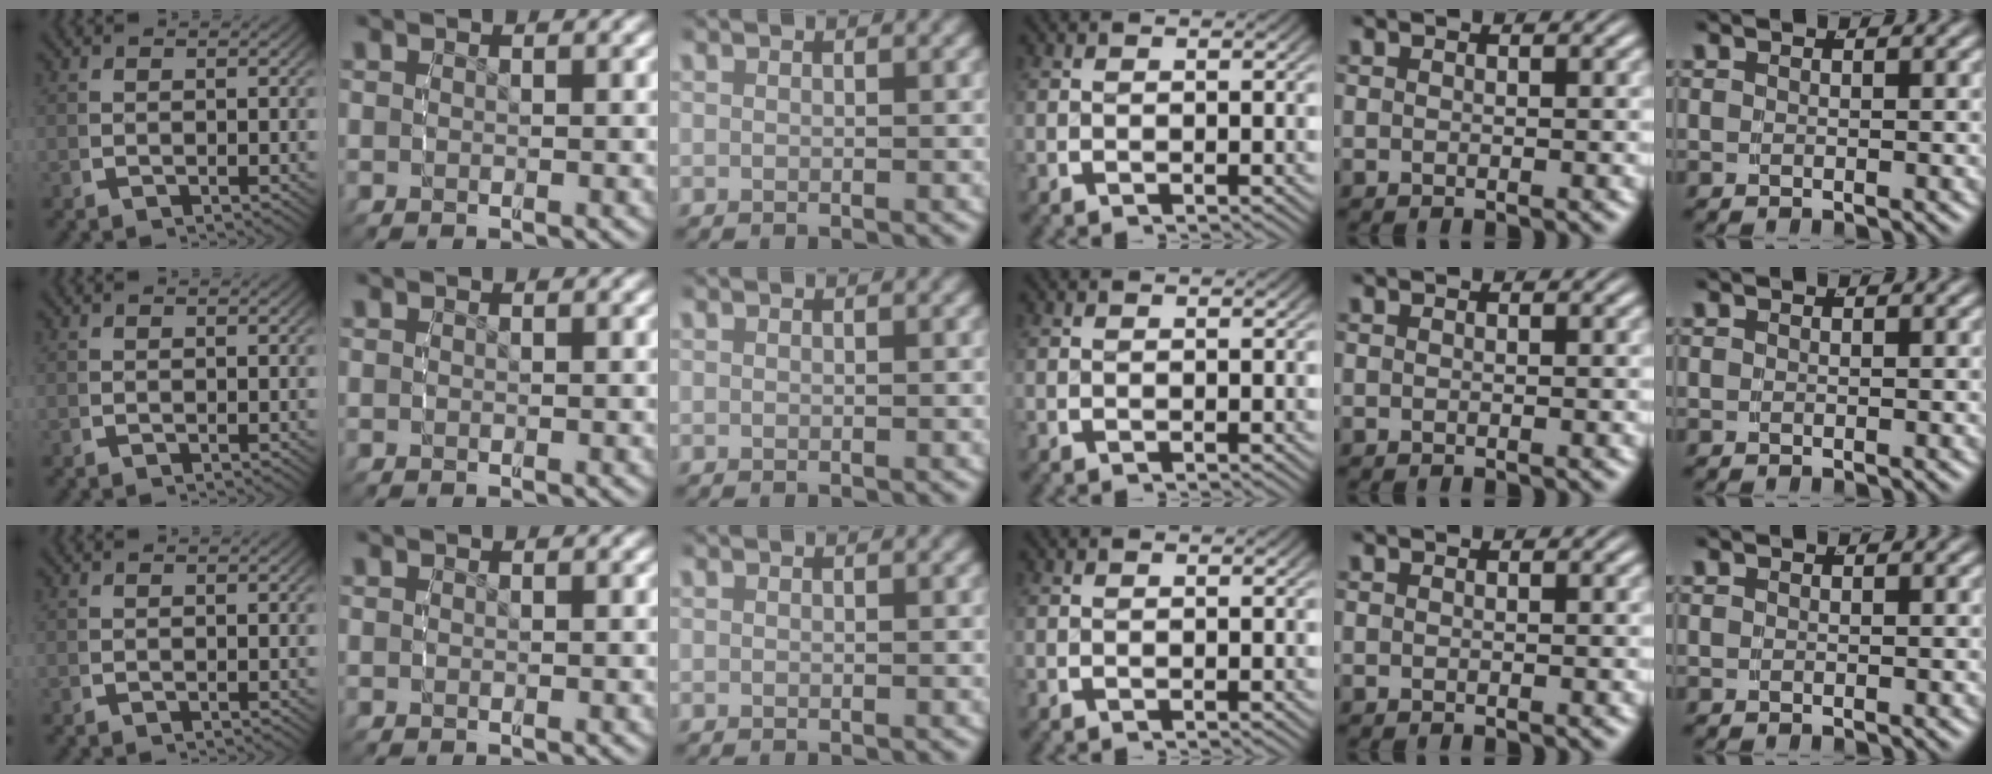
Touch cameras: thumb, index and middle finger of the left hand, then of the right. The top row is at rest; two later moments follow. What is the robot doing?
{"motion": "reach", "object": "coat"}